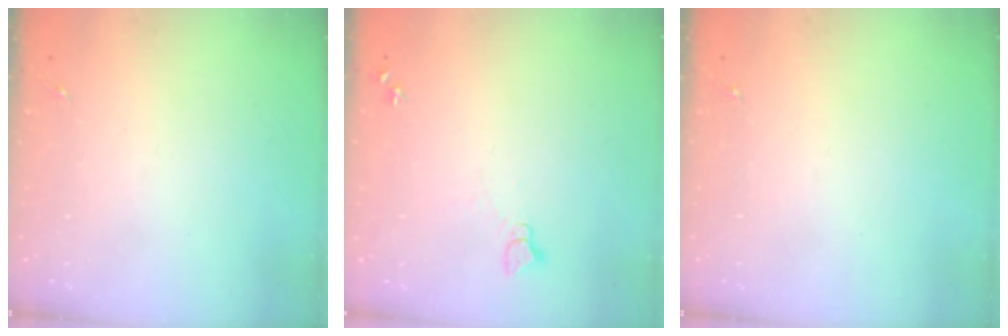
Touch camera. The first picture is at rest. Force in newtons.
{"total": 3.8, "press": 3.8, "slide": 0.4}
{"total": 0.0}